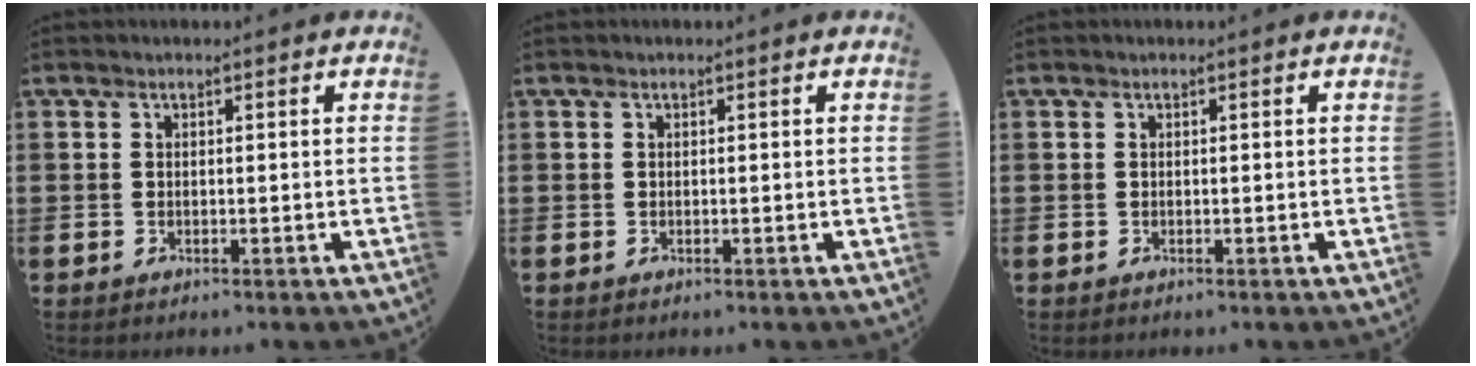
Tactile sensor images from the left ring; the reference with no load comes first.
{"total": 0.0}
{"total": 0.0}